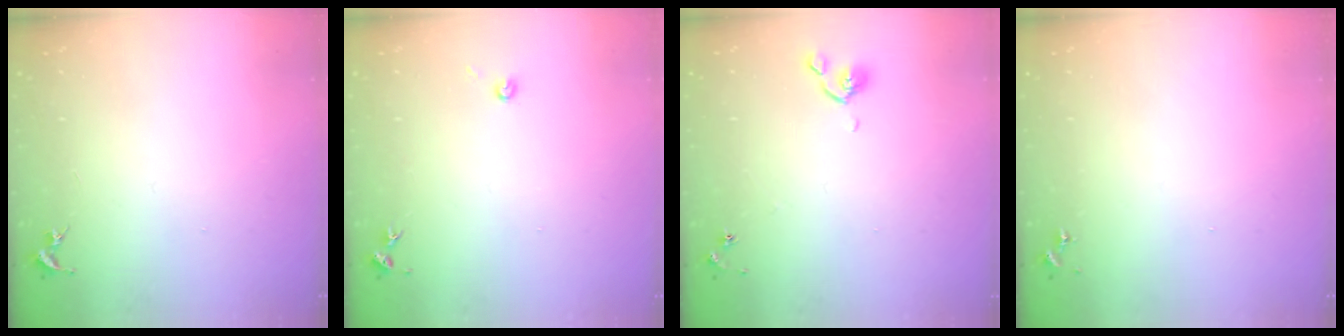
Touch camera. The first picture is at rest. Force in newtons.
{"total": 3.0, "press": 3.0, "slide": 0.3}
{"total": 4.4, "press": 4.3, "slide": 0.8}
{"total": 0.0}